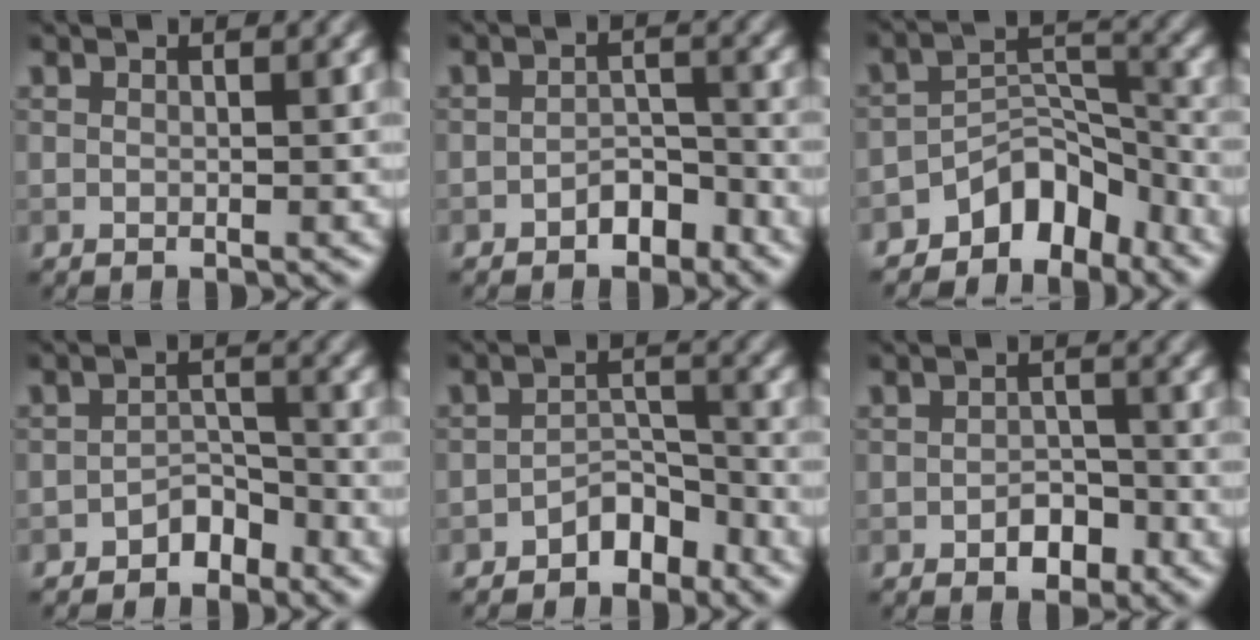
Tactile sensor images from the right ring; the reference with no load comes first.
{"total": 2.4, "force": [-1.6, 1.4, 1.2], "torque": [-0.015, 0.008, -0.027]}
{"total": 5.6, "force": [-4.3, 3.0, 2.1], "torque": [-0.010, 0.005, -0.075]}
{"total": 2.3, "force": [-1.8, 1.2, 0.8], "torque": [-0.005, 0.013, -0.031]}
{"total": 2.9, "force": [-2.2, 1.5, 1.2], "torque": [-0.011, 0.015, -0.038]}
{"total": 2.4, "force": [-1.3, 1.5, 1.4], "torque": [-0.016, 0.002, -0.021]}